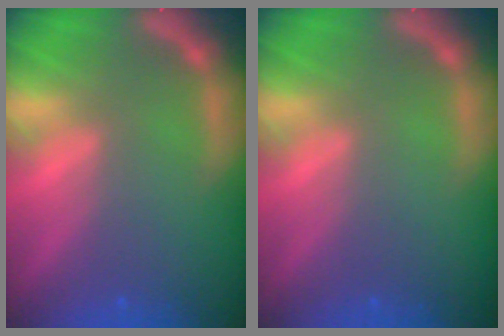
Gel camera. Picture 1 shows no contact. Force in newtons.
{"total": 0.0}